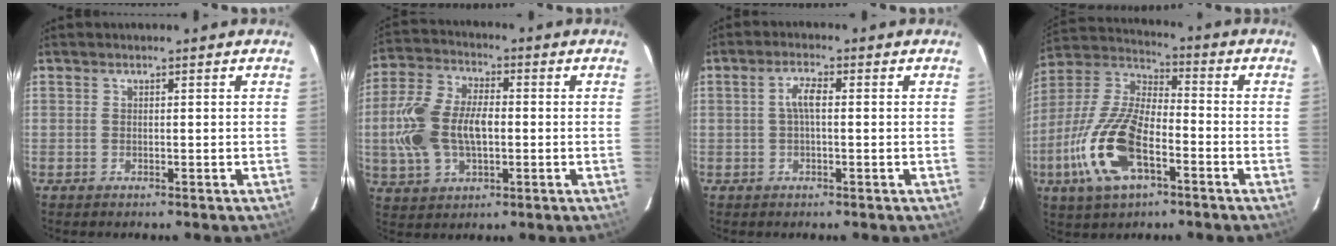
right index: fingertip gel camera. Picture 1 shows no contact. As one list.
[{"total": 14.6, "force": [-1.0, 8.8, 11.6], "torque": [-0.254, 0.013, -0.017]}, {"total": 3.1, "force": [0.1, 0.9, 3.0], "torque": [-0.060, 0.008, 0.002]}, {"total": 17.8, "force": [-7.1, 7.6, 14.5], "torque": [-0.319, -0.012, -0.140]}]